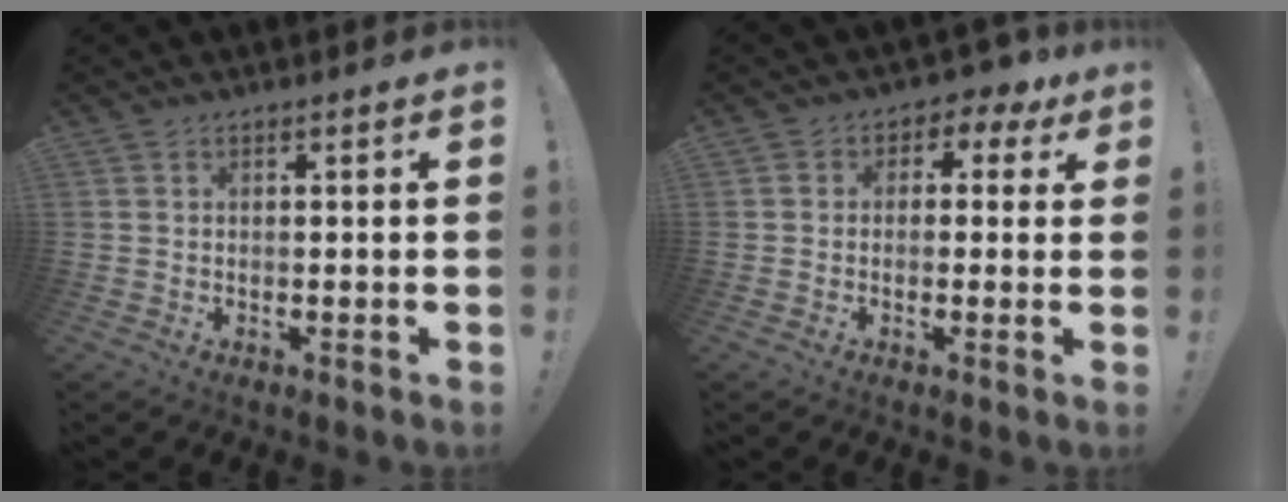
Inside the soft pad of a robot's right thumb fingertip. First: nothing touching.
{"total": 3.9, "force": [0.0, 3.3, 2.1], "torque": [-0.014, -0.003, -0.007]}